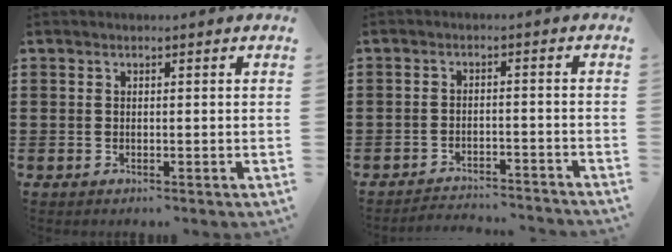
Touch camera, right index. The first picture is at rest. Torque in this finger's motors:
{"motor_torque": [1.13, 1.01, -0.48, -0.14]}